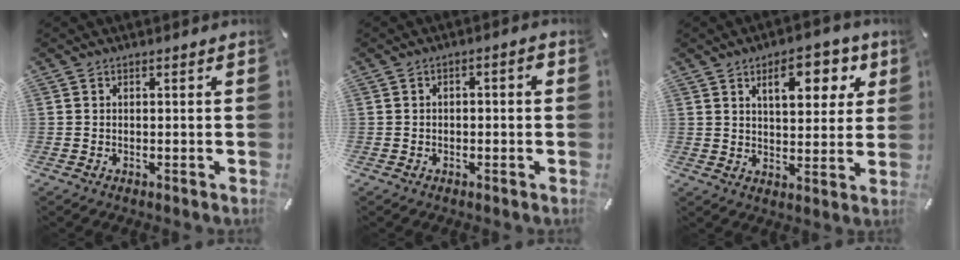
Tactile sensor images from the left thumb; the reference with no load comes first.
{"total": 2.4, "force": [-0.8, 1.1, 2.0], "torque": [-0.035, 0.009, -0.016]}
{"total": 11.3, "force": [5.5, 5.7, 8.1], "torque": [-0.101, -0.016, 0.085]}